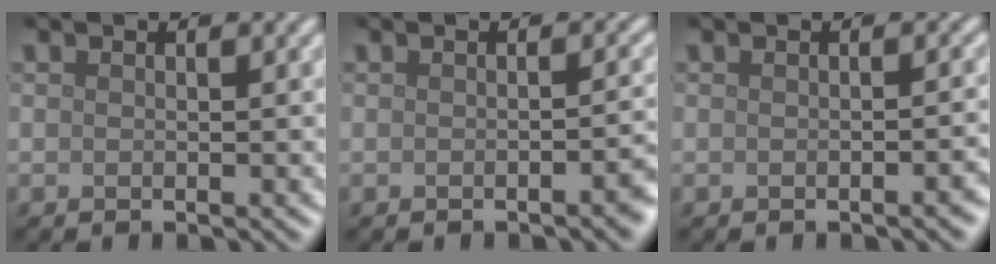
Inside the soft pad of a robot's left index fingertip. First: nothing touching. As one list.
[{"total": 1.7, "force": [-0.9, 0.4, 1.4], "torque": [-0.015, 0.001, -0.012]}, {"total": 1.1, "force": [-0.7, 0.3, 0.8], "torque": [-0.011, -0.001, -0.008]}]